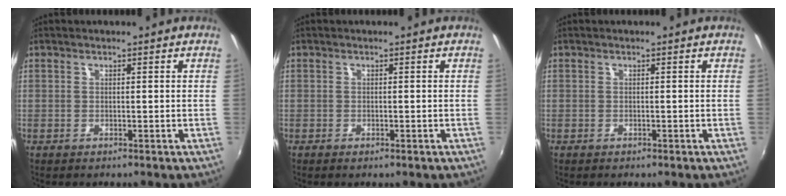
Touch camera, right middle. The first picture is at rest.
{"total": 0.6, "force": [-0.5, 0.1, 0.4], "torque": [-0.007, -0.004, -0.009]}
{"total": 0.0}